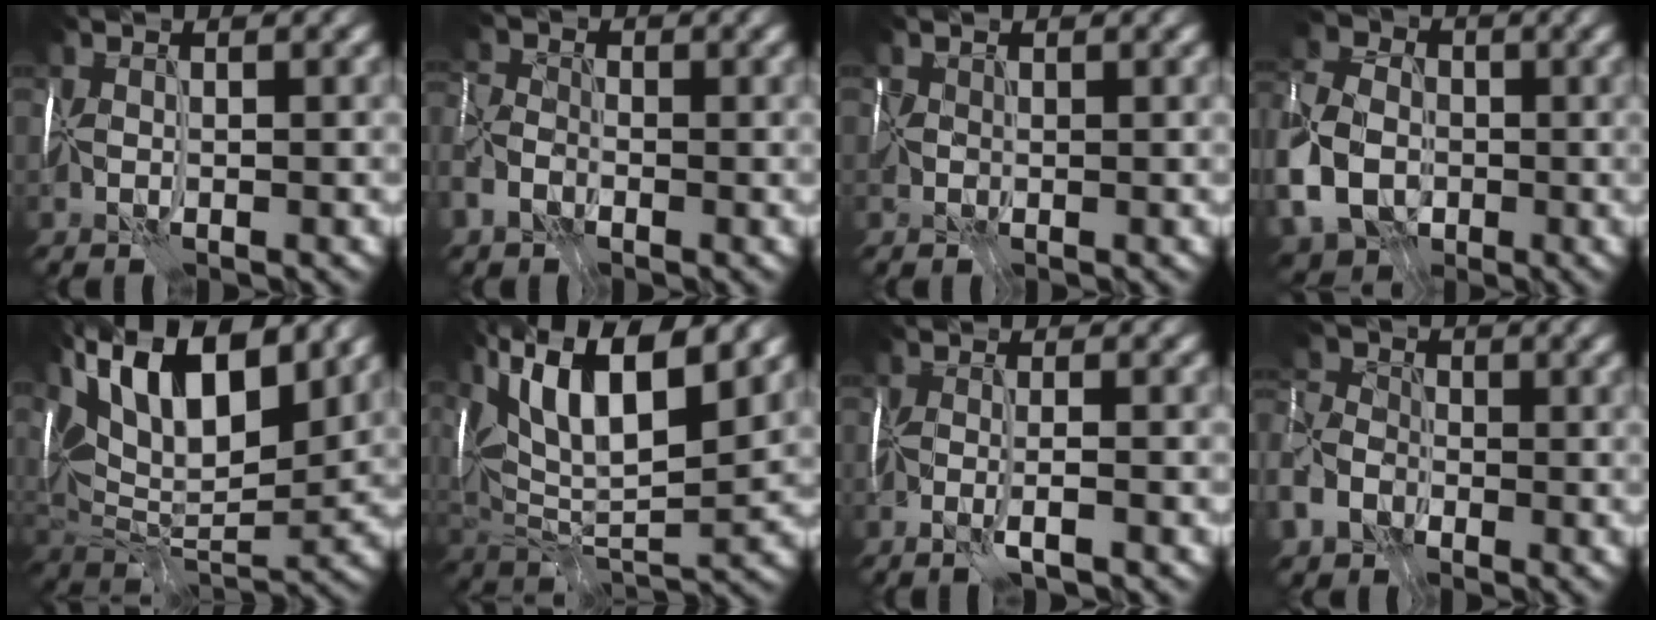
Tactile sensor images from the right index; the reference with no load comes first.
{"total": 3.8, "force": [-2.2, 2.6, 1.7], "torque": [-0.050, -0.009, -0.052]}
{"total": 1.7, "force": [-0.1, 1.3, 1.0], "torque": [-0.033, 0.000, -0.001]}
{"total": 9.1, "force": [-2.3, 7.2, 5.1], "torque": [-0.131, -0.009, -0.058]}
{"total": 15.6, "force": [7.4, 6.8, 11.9], "torque": [-0.205, 0.036, 0.121]}
{"total": 13.8, "force": [6.7, 4.9, 11.0], "torque": [-0.198, 0.018, 0.116]}
{"total": 1.4, "force": [-0.9, -0.4, 0.9], "torque": [-0.021, -0.003, -0.021]}
{"total": 8.8, "force": [-5.1, 6.2, 3.7], "torque": [-0.091, -0.028, -0.095]}